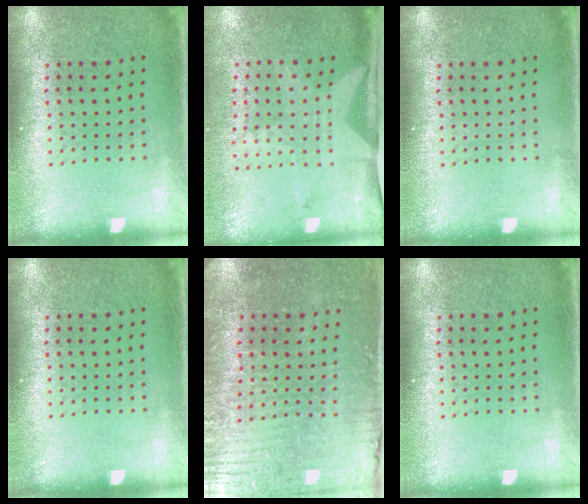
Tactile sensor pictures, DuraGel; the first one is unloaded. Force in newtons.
{"total": 2.1, "press": 1.6, "slide": 1.3}
{"total": 0.0}
{"total": 0.0}
{"total": 3.9, "press": 3.8, "slide": 0.5}
{"total": 0.0}